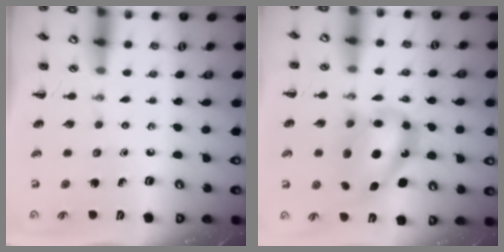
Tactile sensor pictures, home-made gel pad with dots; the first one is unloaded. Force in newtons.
{"total": 14.5, "press": 14.1, "slide": 3.6}